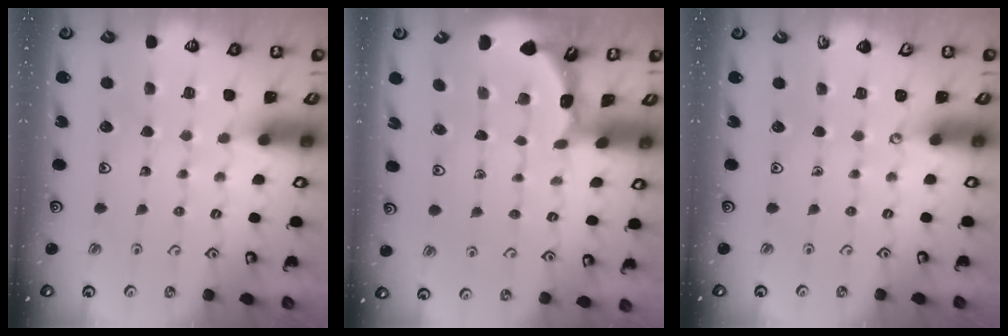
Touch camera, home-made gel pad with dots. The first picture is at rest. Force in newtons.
{"total": 1.8, "press": 1.8, "slide": 0.1}
{"total": 0.0}